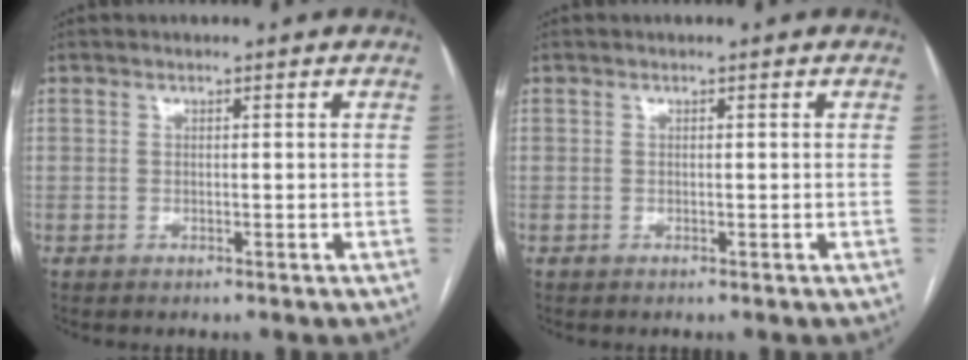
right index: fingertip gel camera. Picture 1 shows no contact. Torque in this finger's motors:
{"motor_torque": [0.00, 0.00, 0.00, 0.00]}